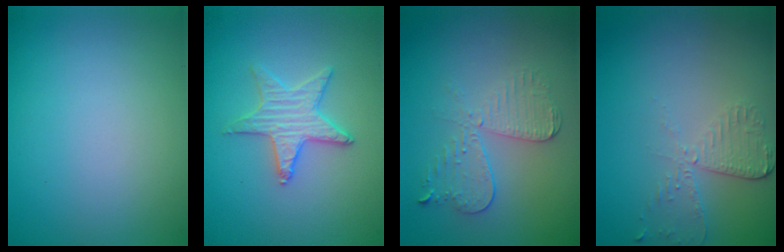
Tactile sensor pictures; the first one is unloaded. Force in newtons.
{"total": 3.0, "press": 3.0, "slide": 0.1}
{"total": 3.6, "press": 3.2, "slide": 1.8}
{"total": 2.6, "press": 2.3, "slide": 1.2}